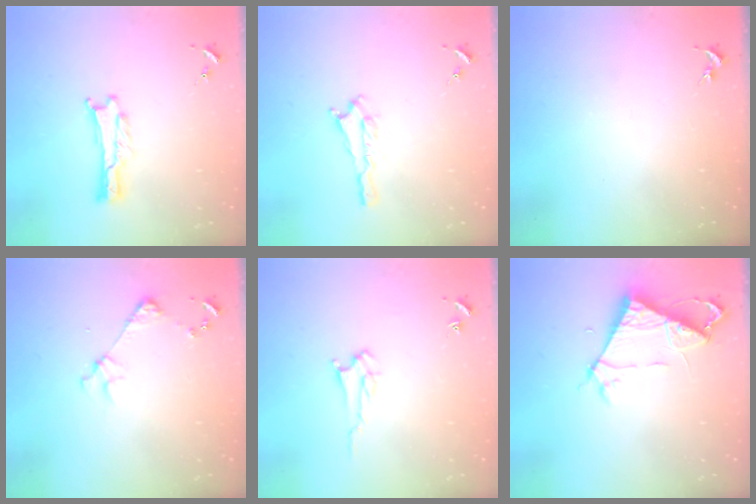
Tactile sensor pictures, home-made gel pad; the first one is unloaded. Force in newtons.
{"total": 1.4, "press": 1.4, "slide": 0.2}
{"total": 0.0}
{"total": 3.2, "press": 3.2, "slide": 0.3}
{"total": 2.8, "press": 2.8, "slide": 0.4}
{"total": 6.9, "press": 6.9, "slide": 0.7}